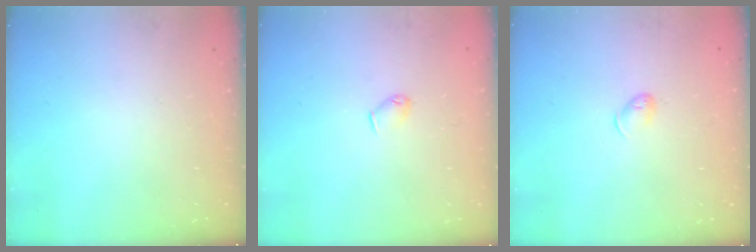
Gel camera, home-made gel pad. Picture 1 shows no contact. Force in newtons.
{"total": 4.0, "press": 3.9, "slide": 0.8}
{"total": 4.4, "press": 4.3, "slide": 0.6}